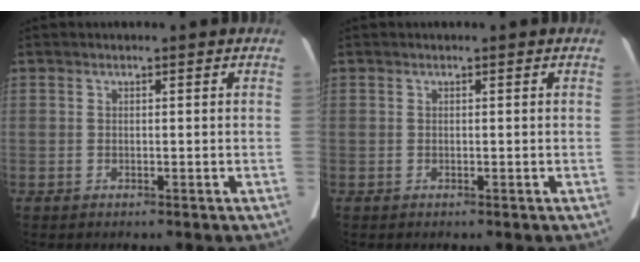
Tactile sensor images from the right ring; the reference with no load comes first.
{"total": 0.0}